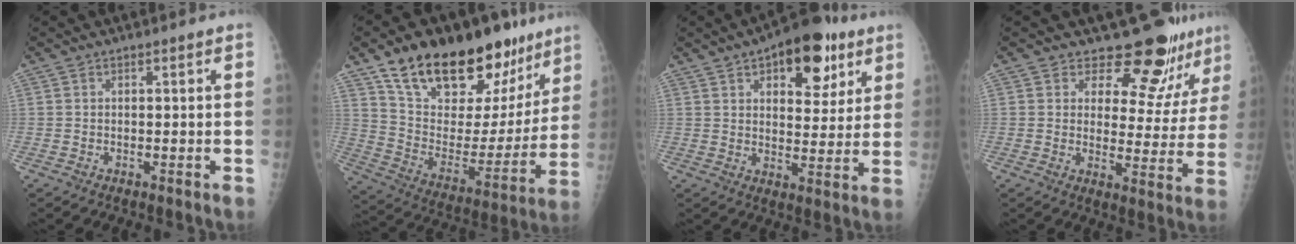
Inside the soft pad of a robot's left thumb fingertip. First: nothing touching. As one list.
[{"total": 28.2, "force": [19.3, 12.9, 16.1], "torque": [-0.207, -0.067, 0.309]}, {"total": 15.3, "force": [7.9, 7.7, 10.6], "torque": [-0.097, -0.022, 0.110]}, {"total": 12.2, "force": [10.9, 4.5, 3.0], "torque": [0.003, -0.087, 0.130]}]